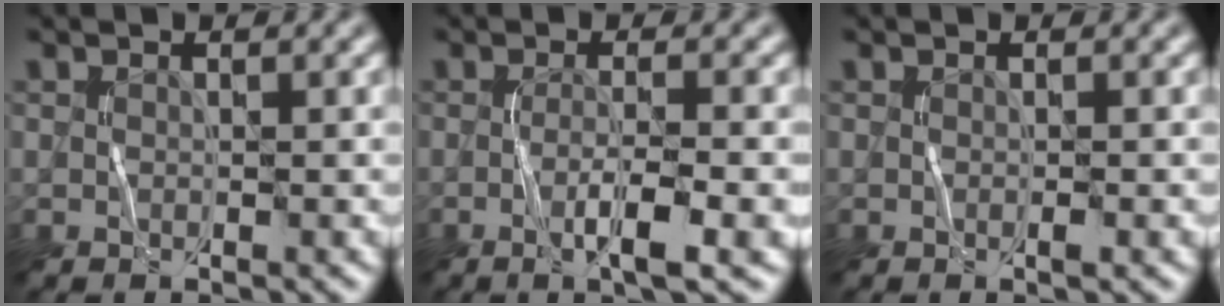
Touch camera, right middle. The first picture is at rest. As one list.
[{"total": 3.7, "force": [-1.1, 0.6, 3.5], "torque": [-0.060, 0.001, -0.020]}, {"total": 0.5, "force": [-0.1, 0.0, 0.5], "torque": [-0.009, -0.002, -0.001]}]